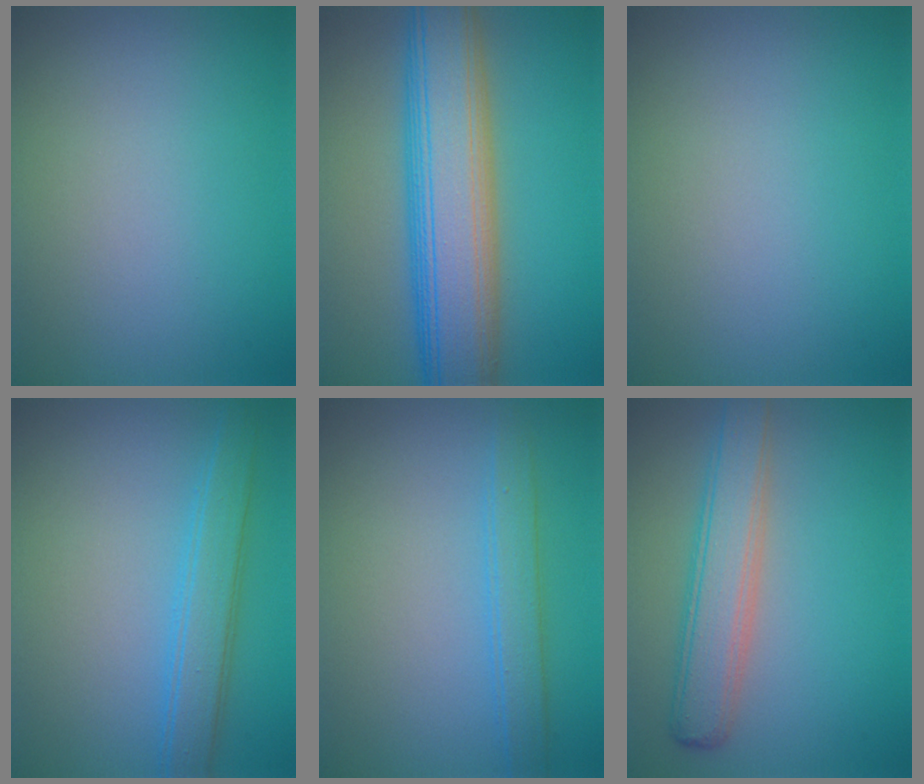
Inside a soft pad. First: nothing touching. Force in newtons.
{"total": 10.6, "press": 10.6, "slide": 0.2}
{"total": 0.0}
{"total": 3.5, "press": 3.5, "slide": 0.2}
{"total": 2.6, "press": 2.6, "slide": 0.0}
{"total": 4.8, "press": 4.8, "slide": 0.4}